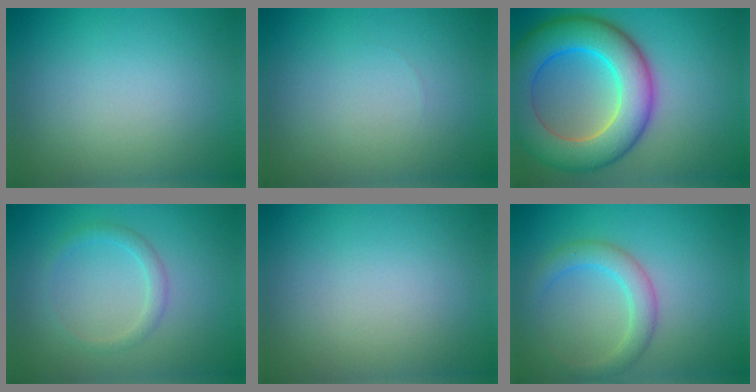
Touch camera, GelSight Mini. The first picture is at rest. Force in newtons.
{"total": 0.0}
{"total": 10.3, "press": 10.3, "slide": 0.4}
{"total": 1.5, "press": 1.5, "slide": 0.0}
{"total": 0.0}
{"total": 3.0, "press": 3.0, "slide": 0.1}